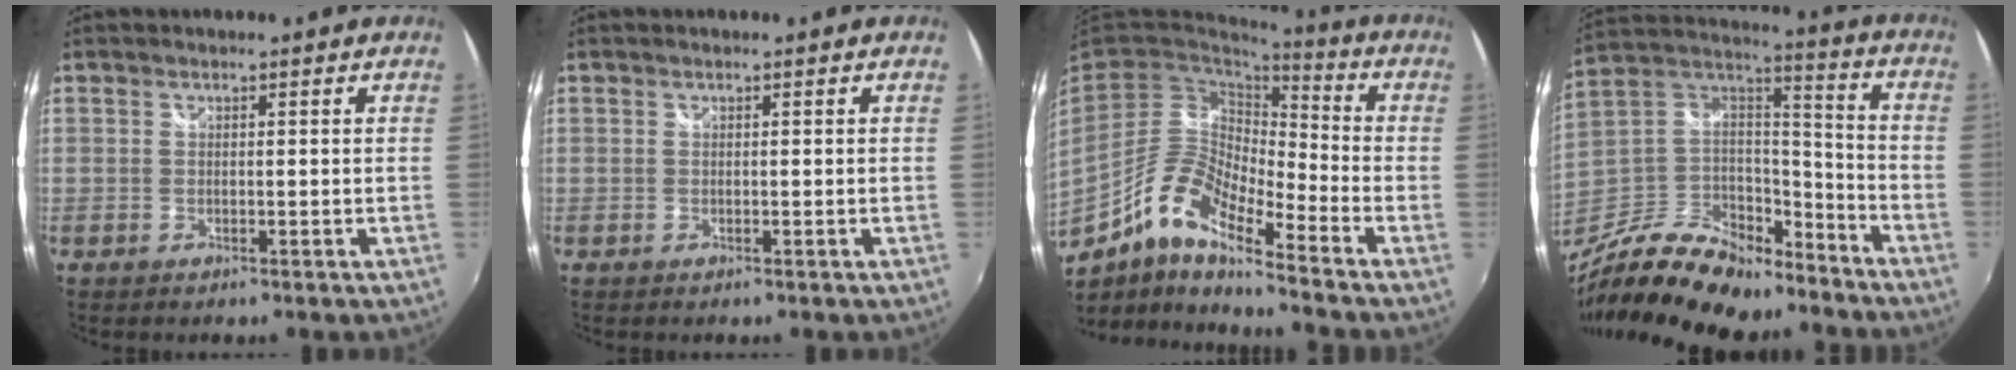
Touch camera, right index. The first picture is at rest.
{"total": 0.0}
{"total": 14.0, "force": [-8.4, 3.4, 10.7], "torque": [-0.201, -0.005, -0.168]}
{"total": 25.1, "force": [-17.9, 11.6, 13.2], "torque": [-0.282, 0.015, -0.290]}